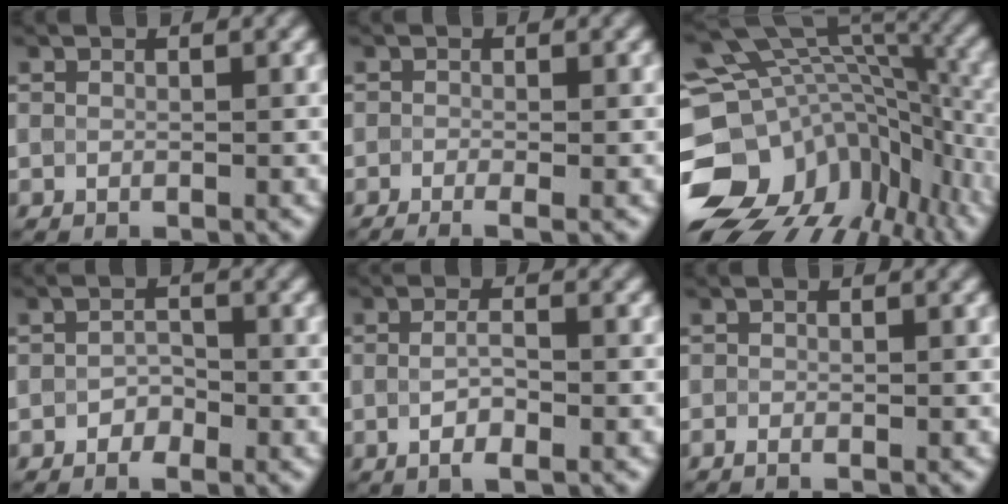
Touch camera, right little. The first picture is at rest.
{"total": 2.2, "force": [-1.6, 0.5, 1.4], "torque": [-0.010, -0.010, -0.018]}
{"total": 14.9, "force": [-5.1, 10.1, 9.7], "torque": [-0.216, -0.006, -0.056]}
{"total": 1.4, "force": [-1.3, 0.5, 0.0], "torque": [-0.005, 0.002, -0.019]}
{"total": 1.7, "force": [-1.1, 0.1, 1.3], "torque": [-0.030, -0.007, -0.013]}
{"total": 1.1, "force": [-1.0, -0.2, 0.1], "torque": [-0.001, -0.008, -0.010]}